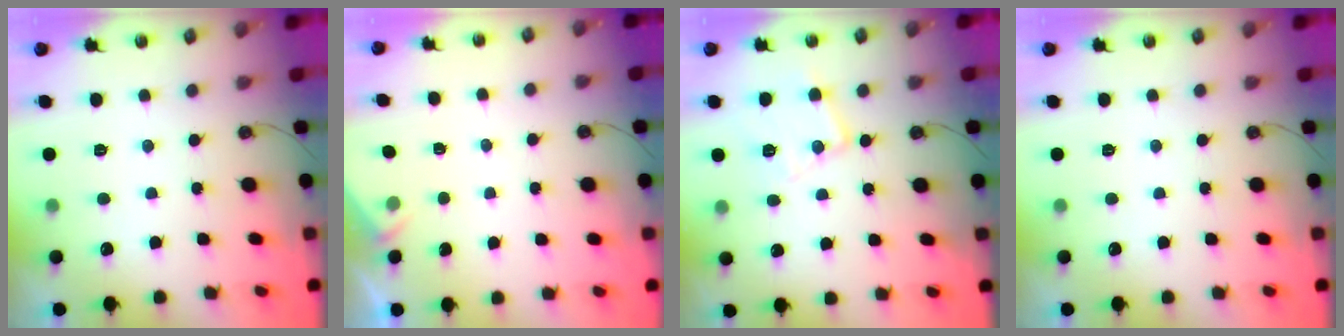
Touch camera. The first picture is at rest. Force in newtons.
{"total": 2.8, "press": 2.7, "slide": 0.4}
{"total": 12.8, "press": 12.8, "slide": 1.0}
{"total": 0.0}